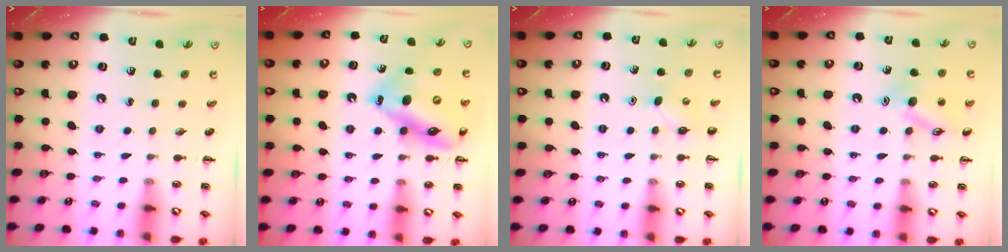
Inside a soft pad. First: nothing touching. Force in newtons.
{"total": 17.1, "press": 16.7, "slide": 3.7}
{"total": 3.0, "press": 2.9, "slide": 0.7}
{"total": 12.1, "press": 12.1, "slide": 1.0}